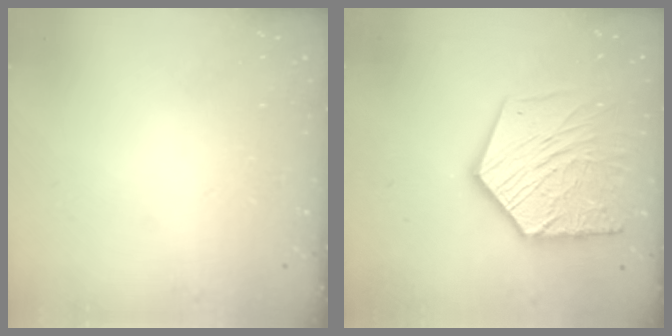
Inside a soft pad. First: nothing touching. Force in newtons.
{"total": 19.1, "press": 19.0, "slide": 1.8}